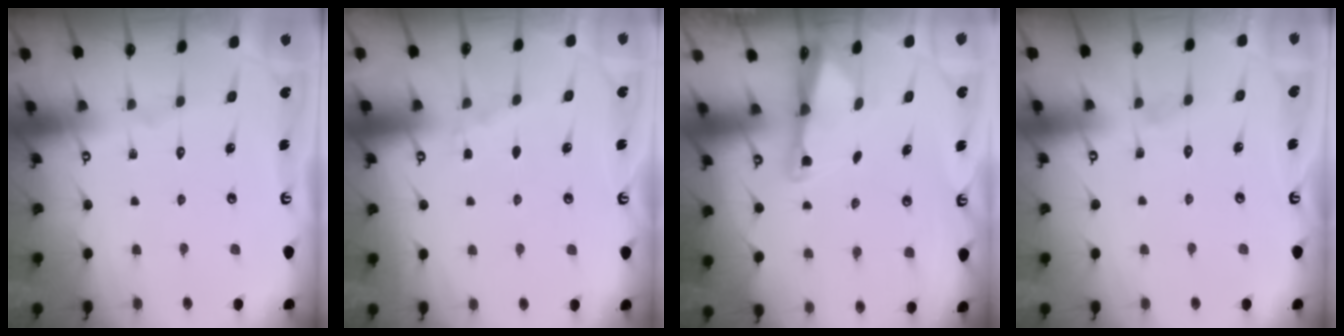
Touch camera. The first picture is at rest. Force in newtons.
{"total": 3.6, "press": 3.5, "slide": 0.5}
{"total": 1.8, "press": 1.7, "slide": 0.4}
{"total": 2.6, "press": 2.6, "slide": 0.2}